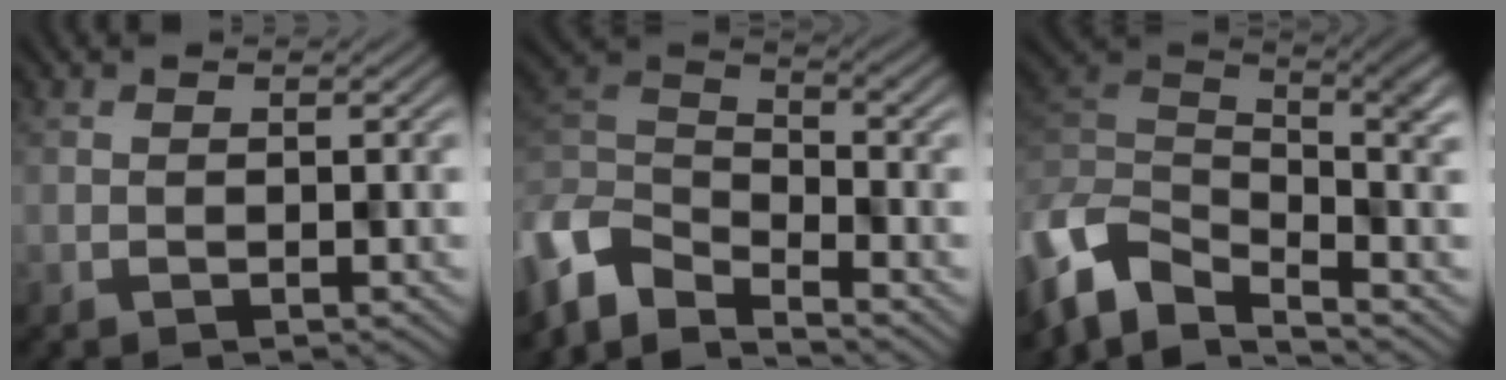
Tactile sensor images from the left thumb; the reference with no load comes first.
{"total": 6.2, "force": [-5.1, 2.4, 2.6], "torque": [-0.062, -0.009, -0.114]}
{"total": 8.1, "force": [-4.3, 3.9, 5.6], "torque": [-0.109, -0.007, -0.101]}